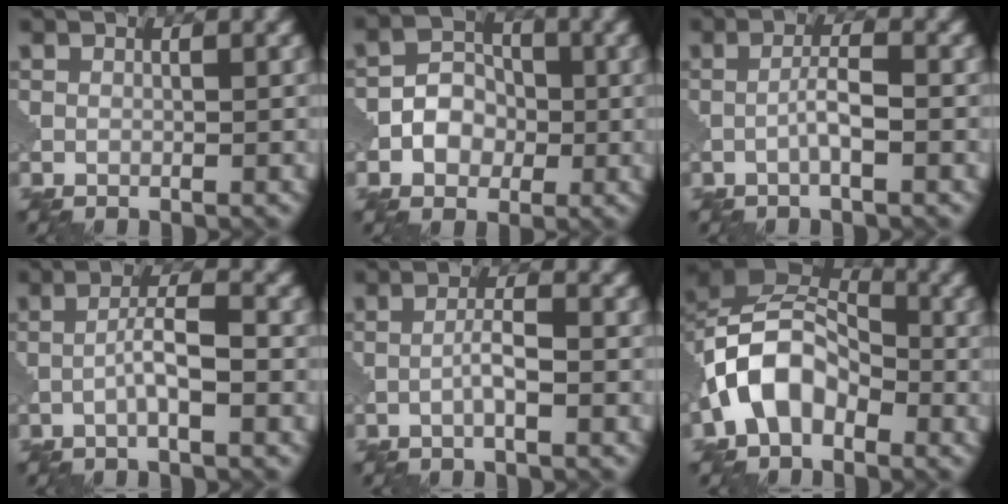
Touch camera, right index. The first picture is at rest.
{"total": 3.3, "force": [-0.9, 2.8, 1.6], "torque": [-0.016, 0.007, -0.020]}
{"total": 2.2, "force": [-0.7, 0.3, 2.1], "torque": [-0.039, 0.008, -0.017]}
{"total": 2.9, "force": [-0.8, 0.4, 2.8], "torque": [-0.051, 0.010, -0.020]}
{"total": 1.9, "force": [-0.7, 0.2, 1.8], "torque": [-0.035, 0.007, -0.016]}
{"total": 7.7, "force": [-2.6, 5.2, 5.1], "torque": [-0.090, 0.017, -0.066]}